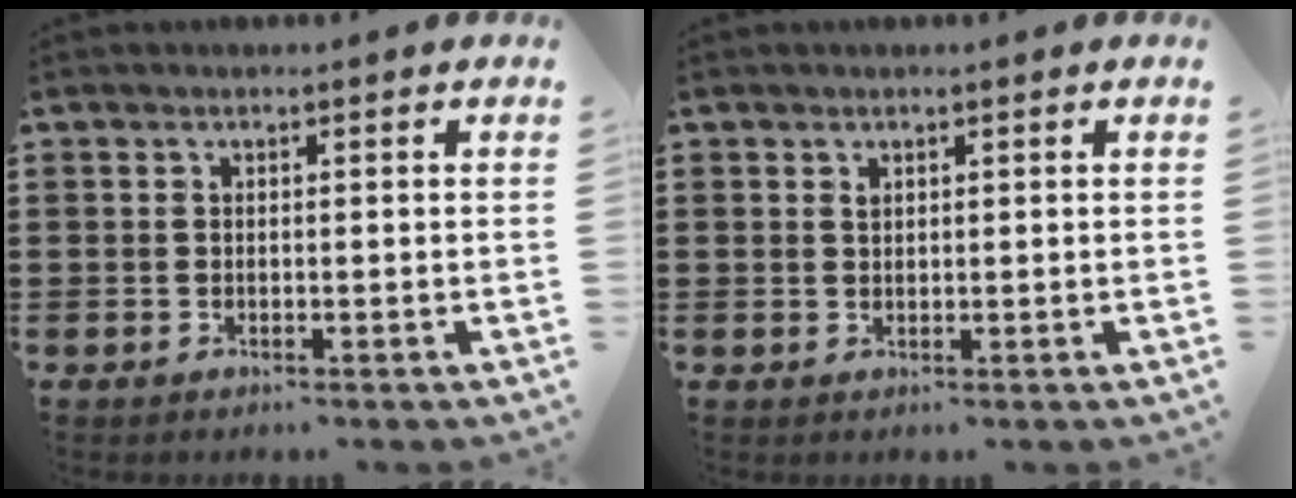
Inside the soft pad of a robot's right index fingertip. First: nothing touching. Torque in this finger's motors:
{"motor_torque": [0.11, -0.01, 0.05, 0.02]}